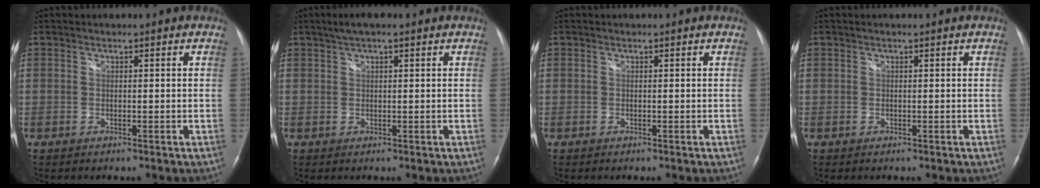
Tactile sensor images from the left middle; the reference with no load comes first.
{"total": 3.5, "force": [2.3, 0.7, 2.5], "torque": [-0.050, 0.021, 0.038]}
{"total": 0.0}
{"total": 0.0}